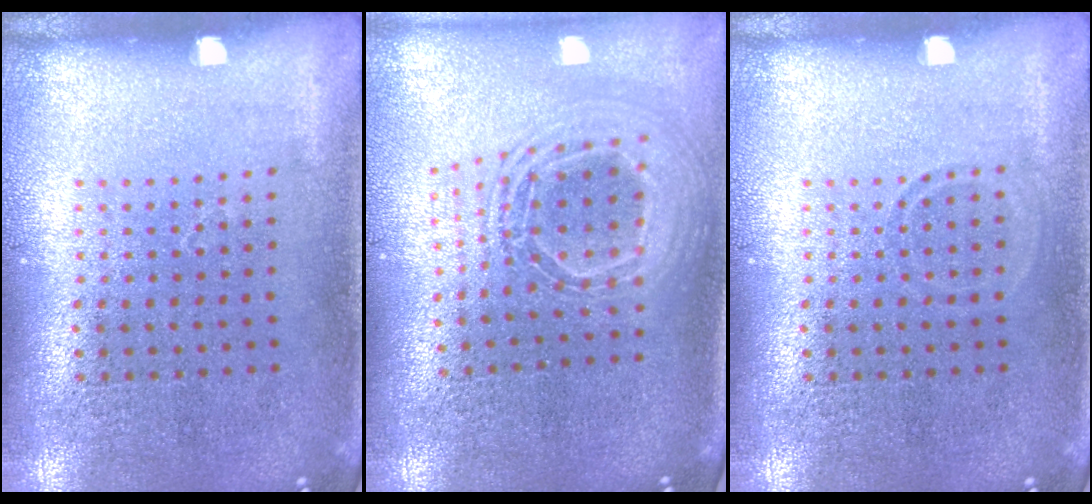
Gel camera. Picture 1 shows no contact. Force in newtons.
{"total": 2.1, "press": 1.6, "slide": 1.4}
{"total": 0.7, "press": 0.6, "slide": 0.3}